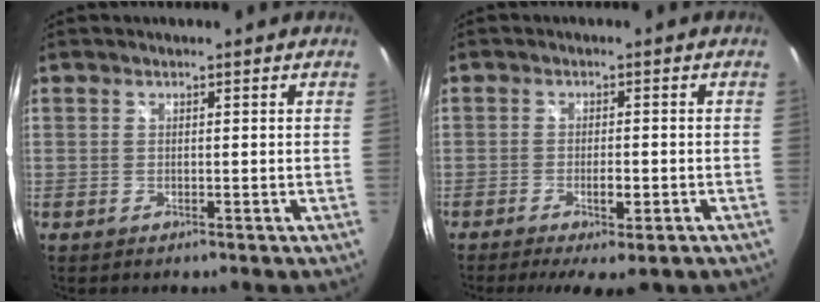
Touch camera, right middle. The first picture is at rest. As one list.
[{"total": 6.1, "force": [-3.6, 1.8, 4.7], "torque": [-0.098, -0.016, -0.052]}]